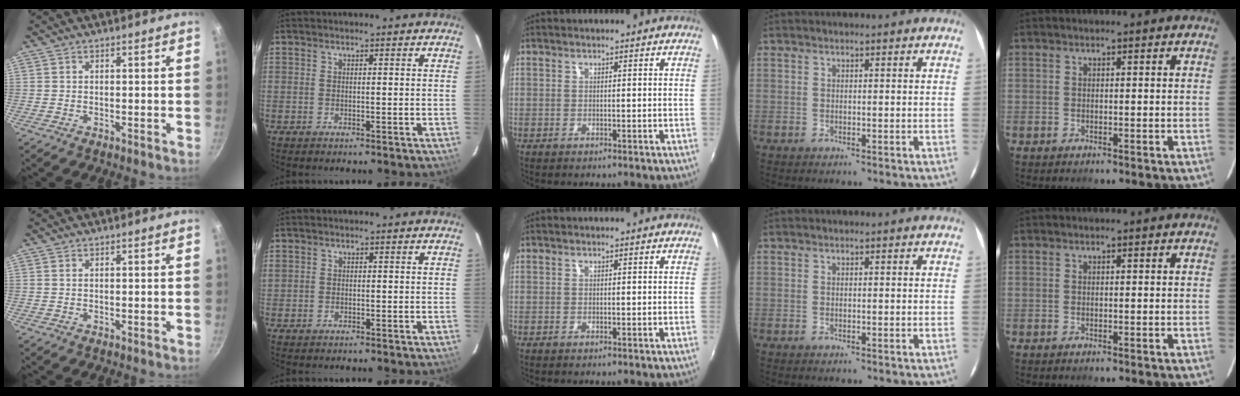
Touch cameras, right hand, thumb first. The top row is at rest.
{"thumb": {"total": 0.5, "force": [0.2, 0.3, 0.4], "torque": [-0.008, 0.001, 0.005]}, "index": {"total": 0.9, "force": [0.0, 0.9, 0.1], "torque": [0.001, 0.001, -0.001]}}